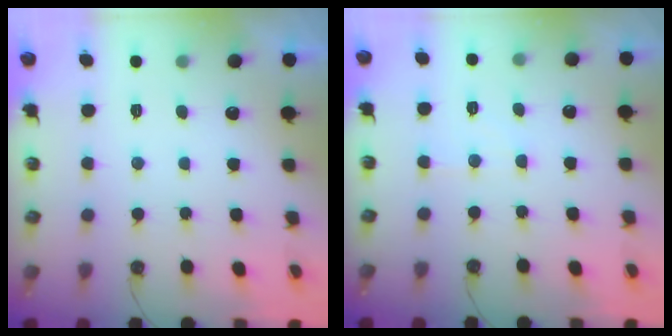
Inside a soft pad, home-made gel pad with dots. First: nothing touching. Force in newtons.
{"total": 4.1, "press": 4.0, "slide": 0.6}